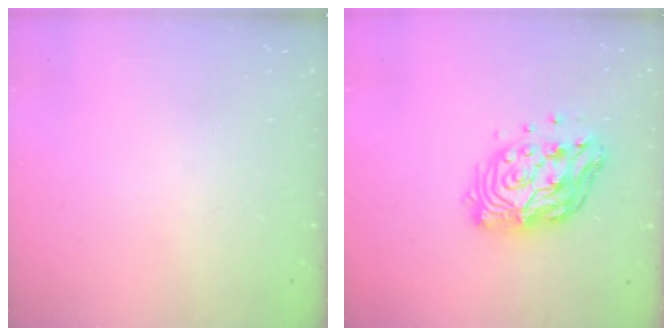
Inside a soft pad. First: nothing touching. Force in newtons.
{"total": 13.4, "press": 13.3, "slide": 1.6}